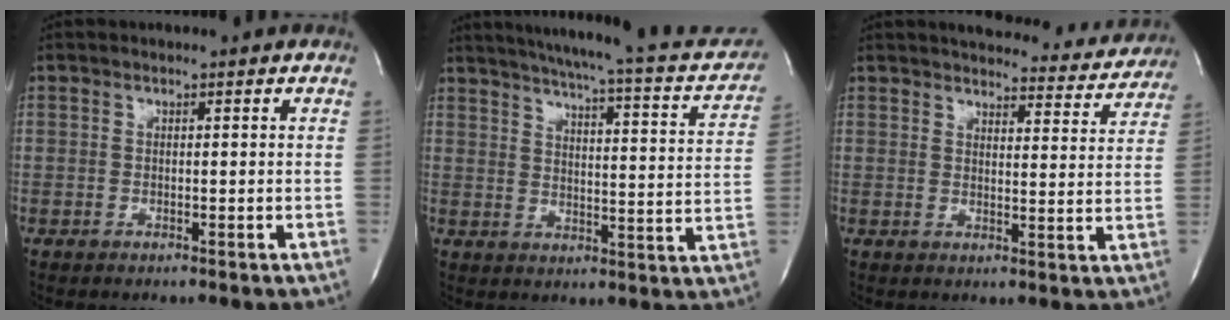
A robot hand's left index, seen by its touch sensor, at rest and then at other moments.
{"total": 23.3, "force": [20.3, 3.4, 10.9], "torque": [-0.155, -0.025, 0.241]}
{"total": 16.9, "force": [16.0, 3.8, 3.9], "torque": [-0.027, -0.028, 0.178]}